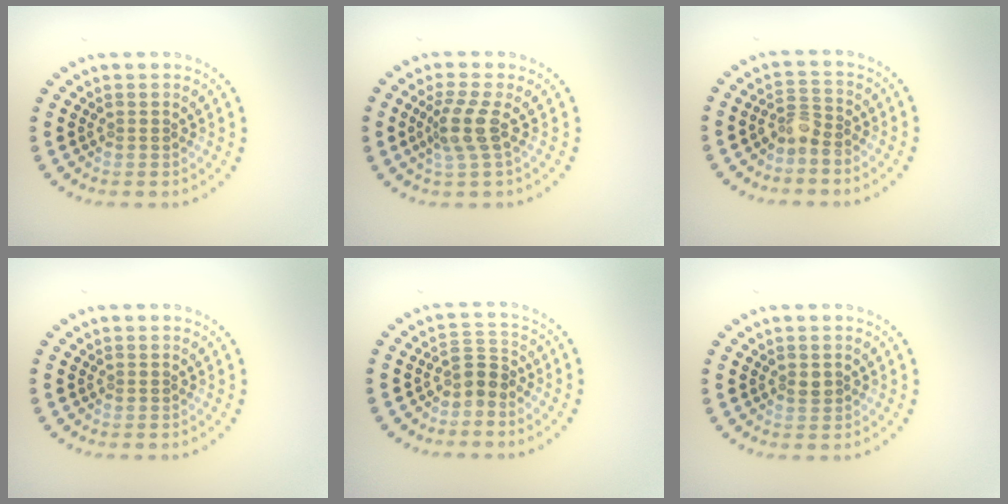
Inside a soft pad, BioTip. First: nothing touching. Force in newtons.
{"total": 2.6, "press": 2.0, "slide": 1.7}
{"total": 2.1, "press": 1.8, "slide": 1.1}
{"total": 0.0}
{"total": 2.2, "press": 1.6, "slide": 1.5}
{"total": 0.8, "press": 0.8, "slide": 0.1}